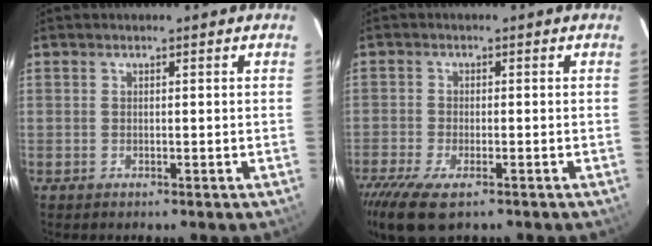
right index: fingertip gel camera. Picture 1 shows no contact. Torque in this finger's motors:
{"motor_torque": [1.16, -0.92, 0.51, 0.11]}